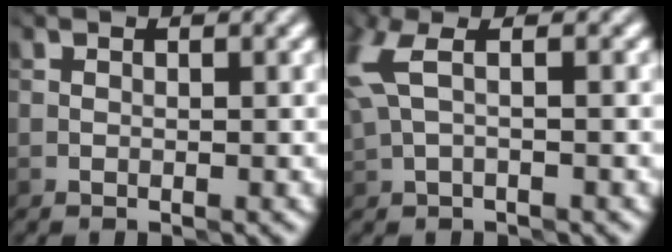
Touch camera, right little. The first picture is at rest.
{"total": 3.4, "force": [0.9, 1.4, 2.9], "torque": [-0.087, 0.006, 0.020]}